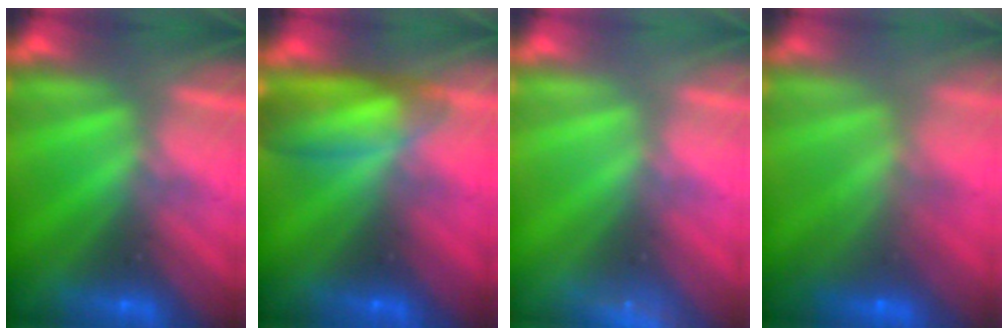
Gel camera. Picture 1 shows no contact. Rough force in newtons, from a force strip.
{"total": 7.2}
{"total": 2.3}
{"total": 7.1}